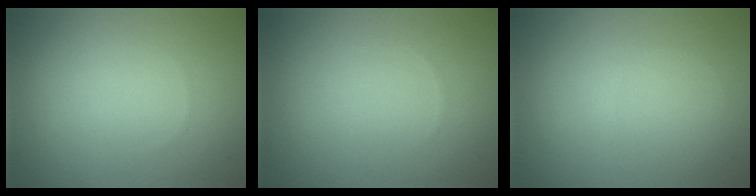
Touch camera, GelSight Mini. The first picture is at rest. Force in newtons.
{"total": 0.0}
{"total": 0.0}